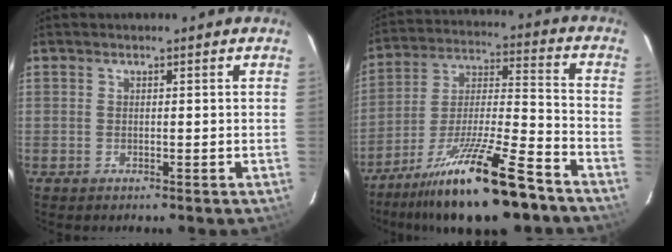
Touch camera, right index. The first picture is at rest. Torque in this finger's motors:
{"motor_torque": [1.42, -0.72, 0.98, 0.21]}